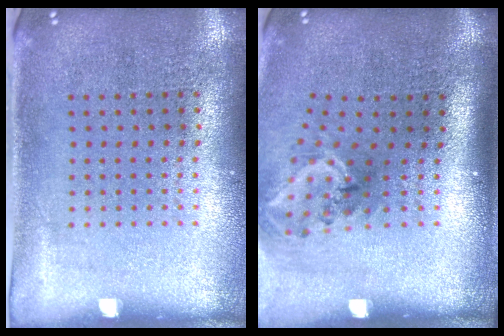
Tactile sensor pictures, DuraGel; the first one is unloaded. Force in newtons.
{"total": 2.1, "press": 1.3, "slide": 1.6}